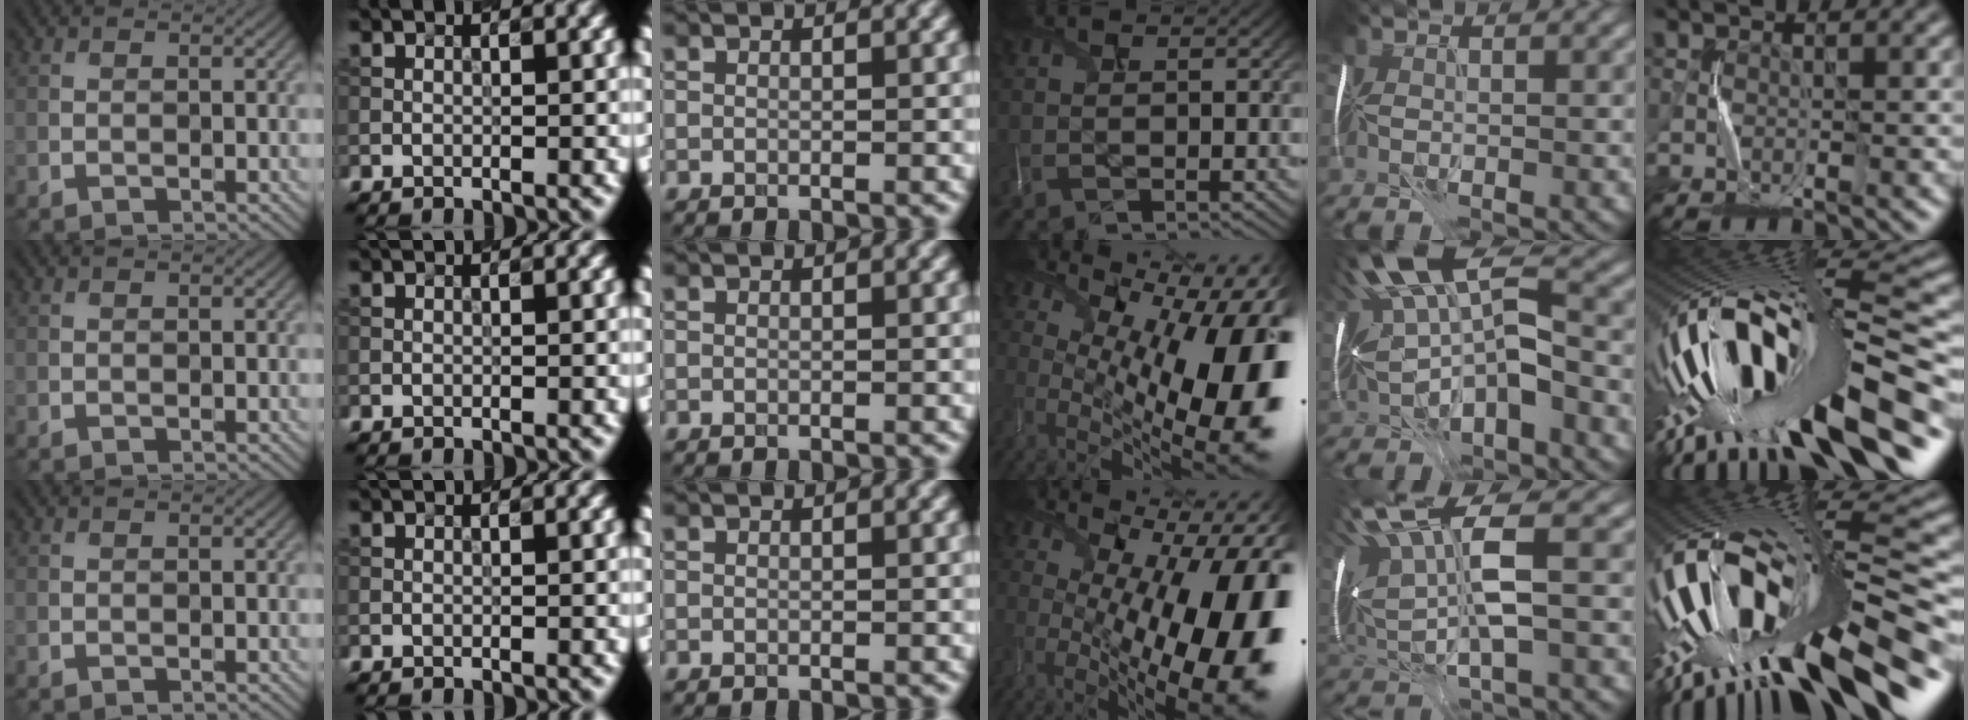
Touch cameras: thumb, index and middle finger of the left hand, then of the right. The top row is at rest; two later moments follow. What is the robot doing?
{"motion": "shake", "object": "plastic piggy bank"}